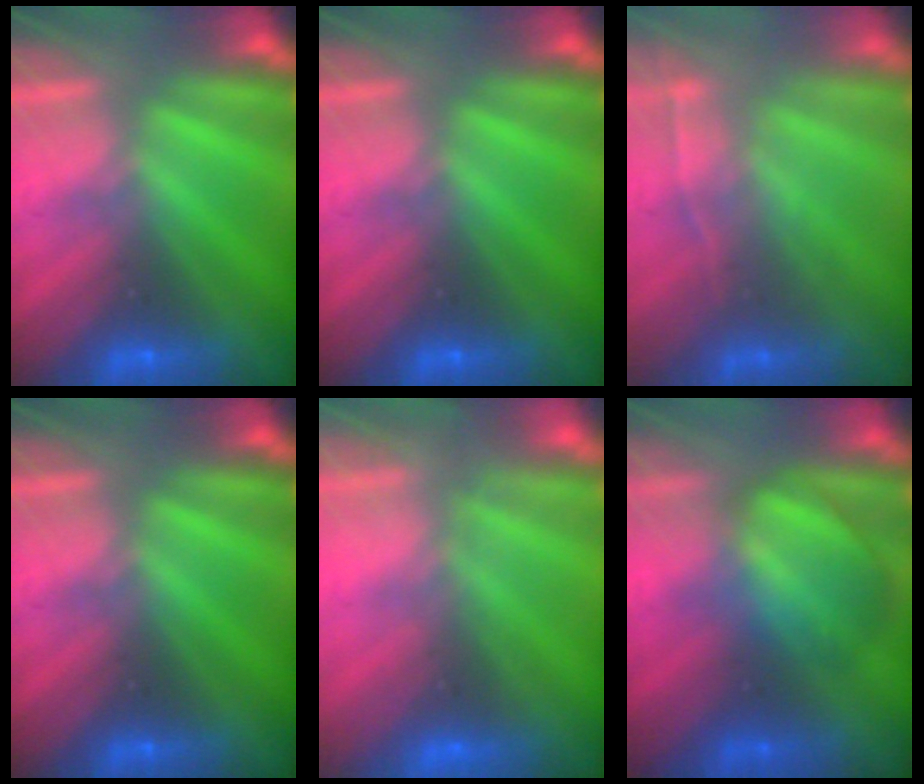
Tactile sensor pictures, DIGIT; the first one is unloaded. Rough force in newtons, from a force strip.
{"total": 0.0}
{"total": 2.0}
{"total": 0.0}
{"total": 7.0}
{"total": 3.3}